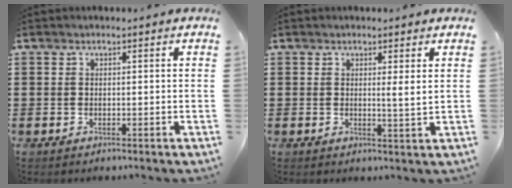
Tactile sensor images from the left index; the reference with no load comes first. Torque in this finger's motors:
{"motor_torque": [0.15, 0.15, 0.01, 0.01]}